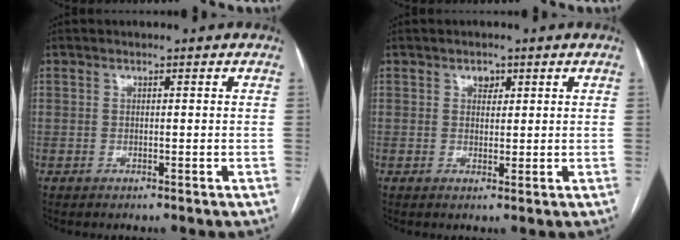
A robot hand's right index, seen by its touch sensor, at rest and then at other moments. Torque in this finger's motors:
{"motor_torque": [0.18, -0.05, 0.13, -0.01]}